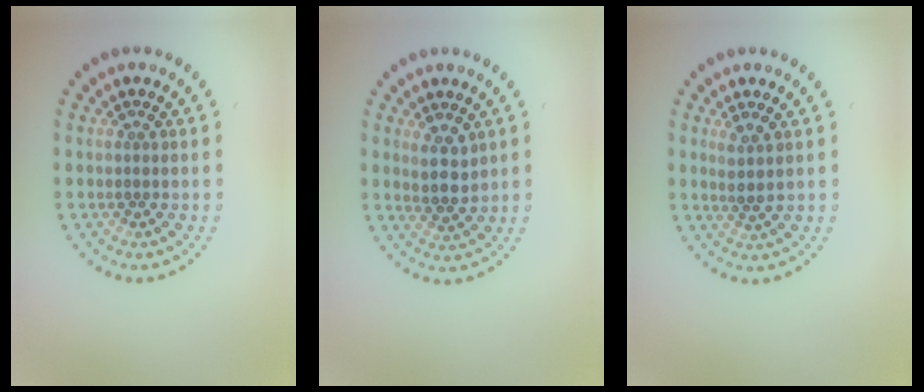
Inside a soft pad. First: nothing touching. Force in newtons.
{"total": 2.5, "press": 2.2, "slide": 1.2}
{"total": 1.7, "press": 1.4, "slide": 1.1}